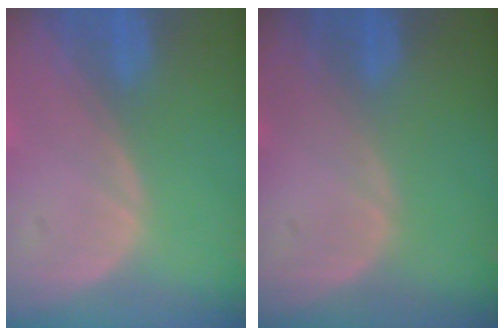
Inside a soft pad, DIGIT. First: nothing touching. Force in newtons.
{"total": 0.0}